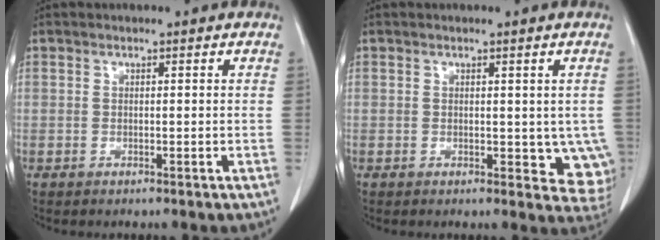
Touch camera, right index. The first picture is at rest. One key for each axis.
{"total": 5.9, "fx": -0.1, "fy": 3.5, "fz": 4.7, "tx": -0.030, "ty": -0.009, "tz": 0.001}